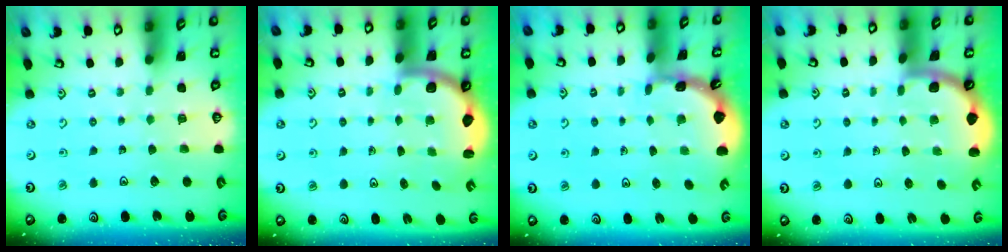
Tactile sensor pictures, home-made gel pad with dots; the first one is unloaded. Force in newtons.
{"total": 2.6, "press": 2.5, "slide": 0.7}
{"total": 1.8, "press": 1.8, "slide": 0.1}
{"total": 1.7, "press": 1.7, "slide": 0.0}